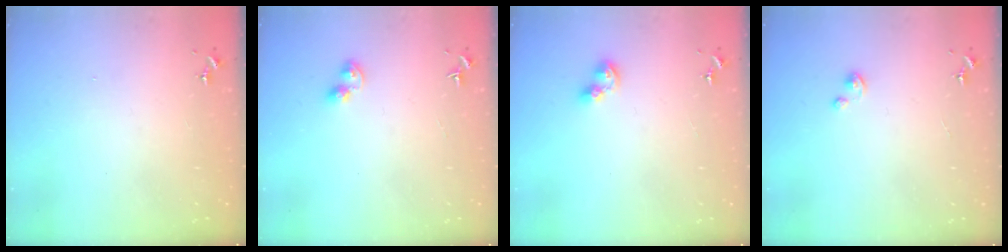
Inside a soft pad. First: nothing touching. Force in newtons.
{"total": 3.8, "press": 3.8, "slide": 0.4}
{"total": 6.9, "press": 6.8, "slide": 0.9}
{"total": 1.5, "press": 1.5, "slide": 0.2}